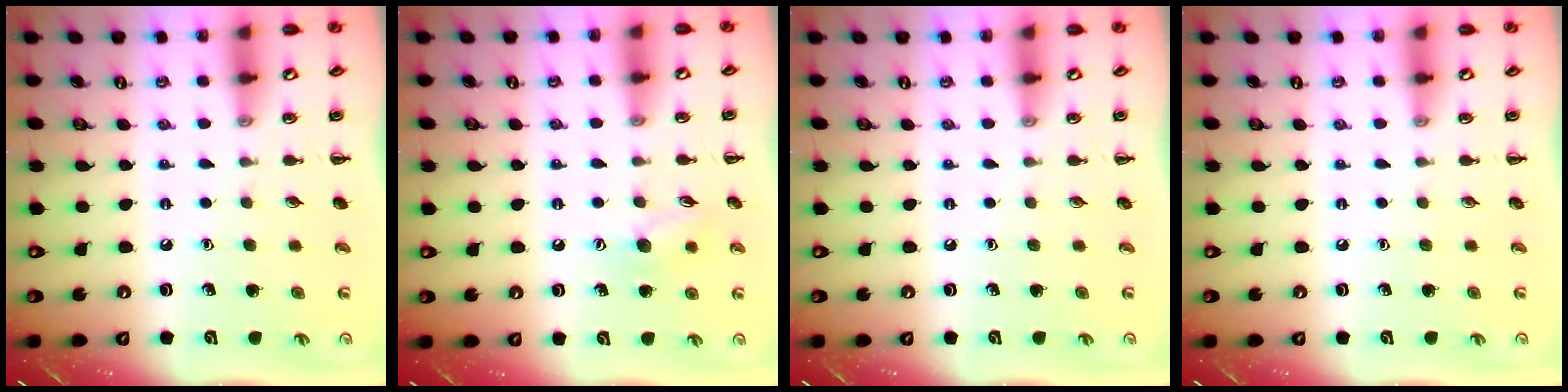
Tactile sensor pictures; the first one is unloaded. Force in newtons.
{"total": 7.3, "press": 7.2, "slide": 0.8}
{"total": 0.0}
{"total": 0.0}